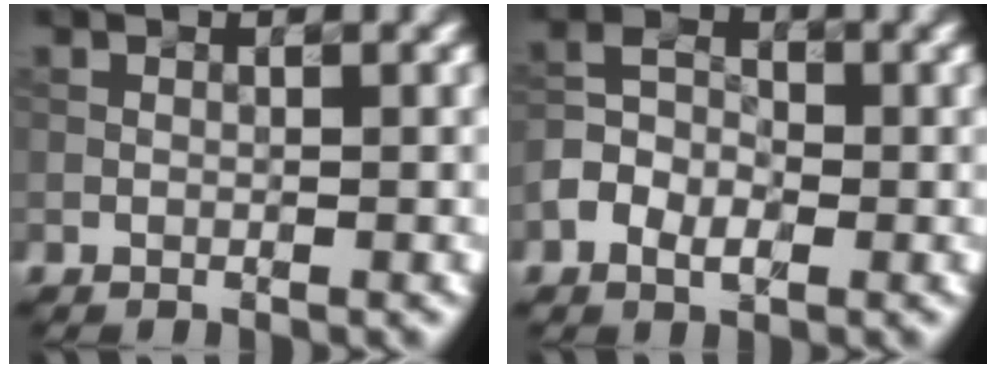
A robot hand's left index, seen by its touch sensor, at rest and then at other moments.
{"total": 4.0, "force": [-1.5, 2.7, 2.5], "torque": [-0.052, 0.006, -0.035]}